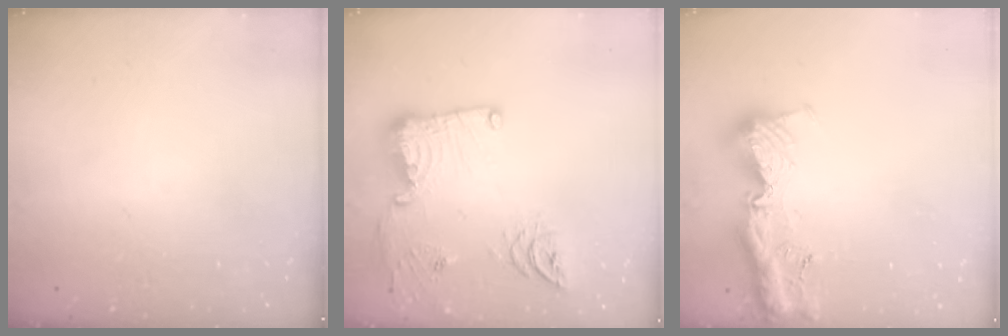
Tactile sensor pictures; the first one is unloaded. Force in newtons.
{"total": 20.1, "press": 19.4, "slide": 5.4}
{"total": 15.7, "press": 15.6, "slide": 1.6}